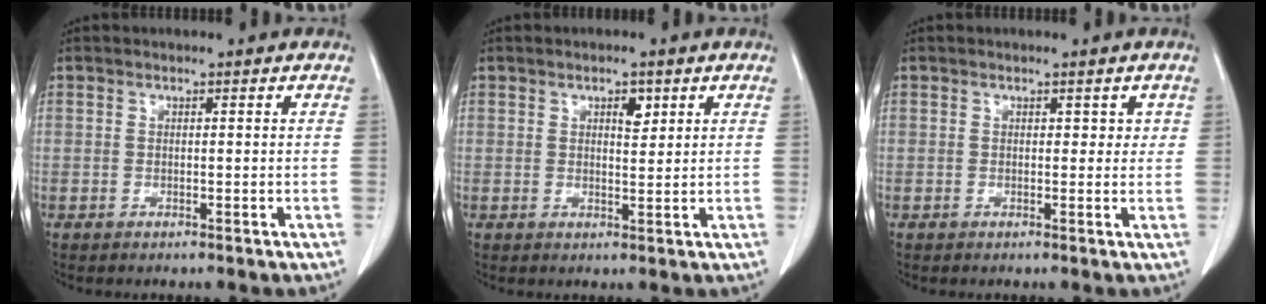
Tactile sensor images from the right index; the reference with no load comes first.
{"total": 2.5, "force": [1.2, 1.0, 1.9], "torque": [-0.029, -0.004, 0.020]}
{"total": 1.6, "force": [0.7, 1.2, 0.9], "torque": [-0.001, 0.003, 0.007]}